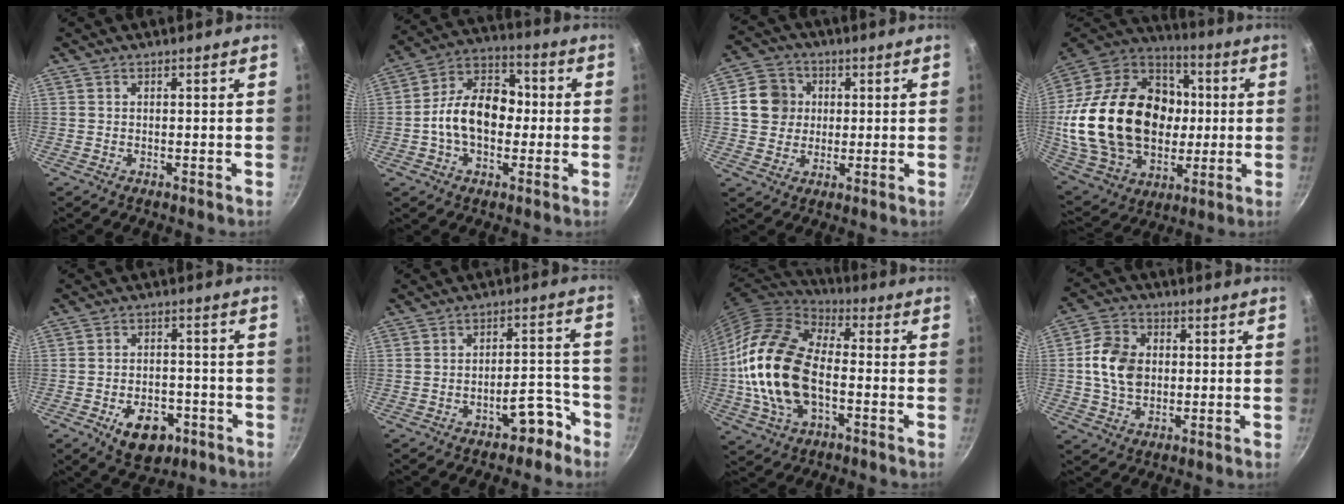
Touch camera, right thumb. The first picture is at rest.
{"total": 14.2, "force": [-1.1, 9.8, 10.1], "torque": [-0.129, 0.041, -0.037]}
{"total": 8.7, "force": [1.4, 8.0, 3.3], "torque": [-0.024, 0.012, 0.015]}
{"total": 34.5, "force": [0.6, 24.9, 23.9], "torque": [-0.423, 0.023, 0.026]}
{"total": 9.9, "force": [-4.5, 6.3, 6.2], "torque": [-0.063, 0.019, -0.059]}
{"total": 7.1, "force": [-4.5, 3.5, 4.2], "torque": [-0.017, 0.066, -0.046]}
{"total": 20.9, "force": [-2.9, 12.4, 16.6], "torque": [-0.312, 0.031, -0.064]}
{"total": 10.1, "force": [0.5, 7.6, 6.6], "torque": [-0.104, 0.013, 0.001]}